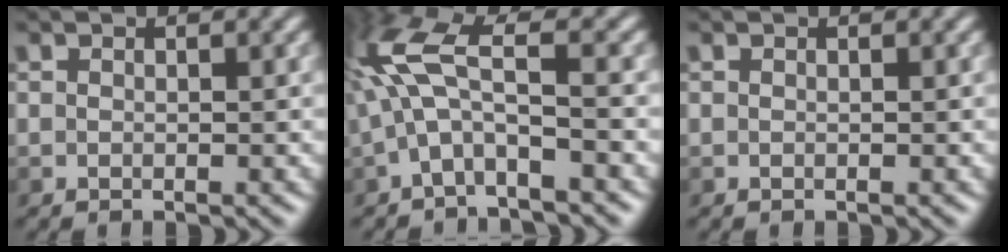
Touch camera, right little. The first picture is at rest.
{"total": 5.0, "force": [-1.2, 1.1, 4.8], "torque": [-0.115, 0.024, -0.031]}
{"total": 0.0}